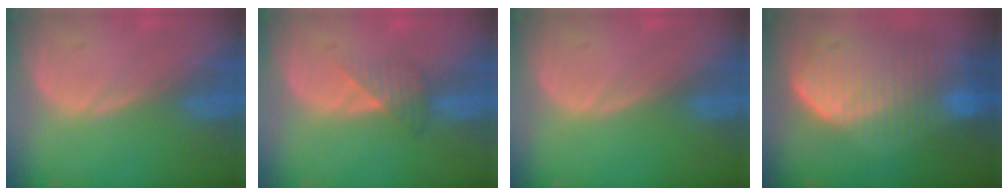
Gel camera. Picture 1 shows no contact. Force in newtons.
{"total": 3.3, "press": 3.2, "slide": 1.0}
{"total": 0.0}
{"total": 10.7, "press": 9.4, "slide": 5.2}